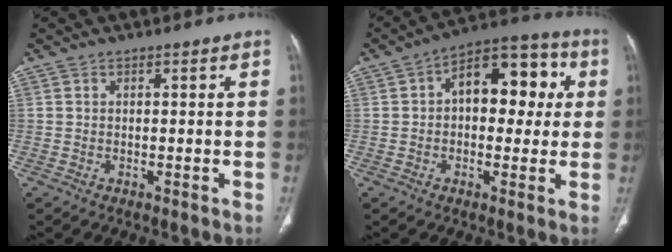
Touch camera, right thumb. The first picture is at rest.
{"total": 13.7, "force": [2.2, 8.2, 10.8], "torque": [-0.110, 0.030, 0.023]}